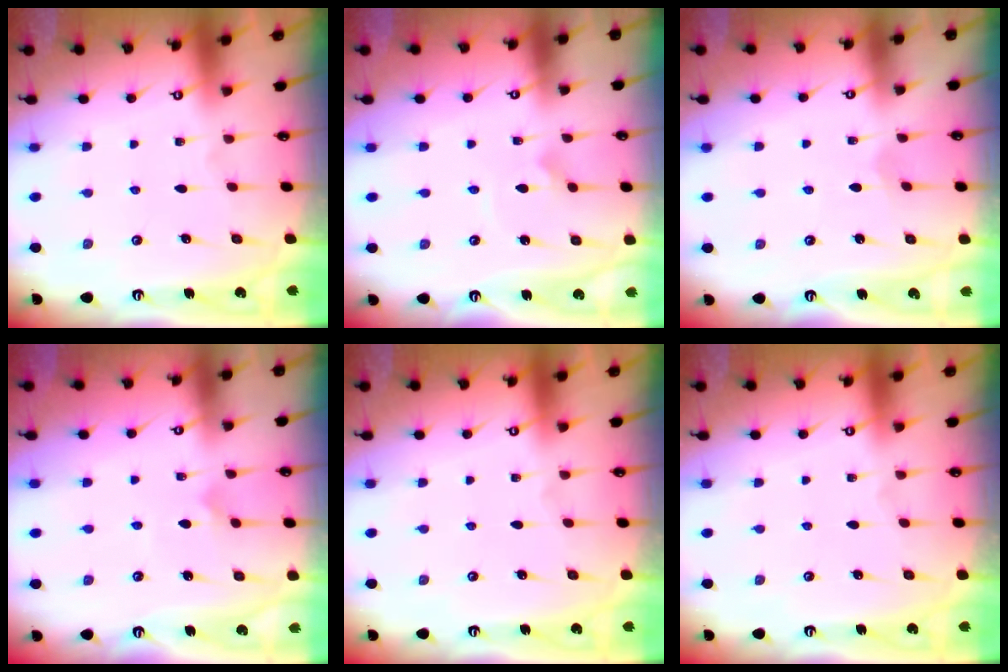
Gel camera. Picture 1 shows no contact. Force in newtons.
{"total": 2.2, "press": 2.2, "slide": 0.1}
{"total": 1.7, "press": 1.7, "slide": 0.1}
{"total": 5.0, "press": 5.0, "slide": 0.4}
{"total": 0.0}
{"total": 0.0}